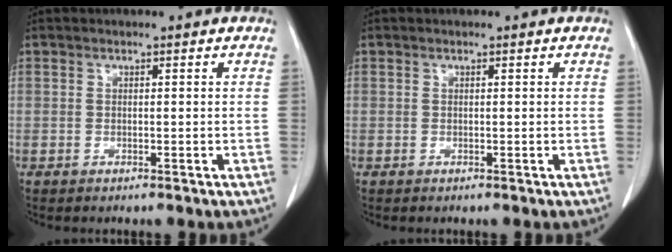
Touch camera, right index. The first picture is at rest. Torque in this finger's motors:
{"motor_torque": [-0.18, 0.14, -0.04, -0.01]}